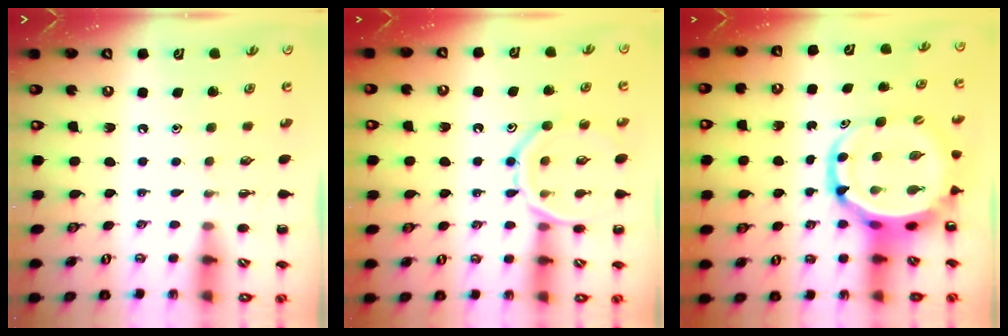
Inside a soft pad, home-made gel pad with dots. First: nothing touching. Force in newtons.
{"total": 14.0, "press": 14.0, "slide": 1.6}
{"total": 8.3, "press": 7.9, "slide": 2.4}